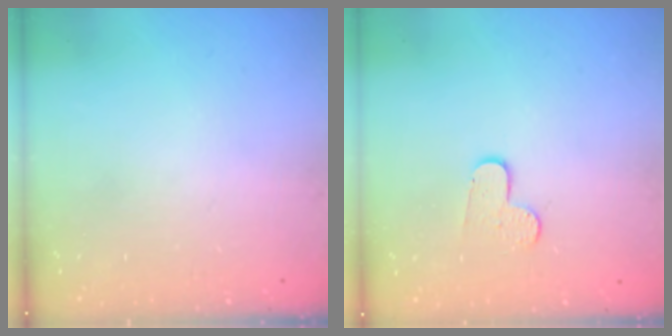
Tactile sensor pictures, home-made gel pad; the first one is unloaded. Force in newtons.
{"total": 5.7, "press": 5.7, "slide": 0.5}